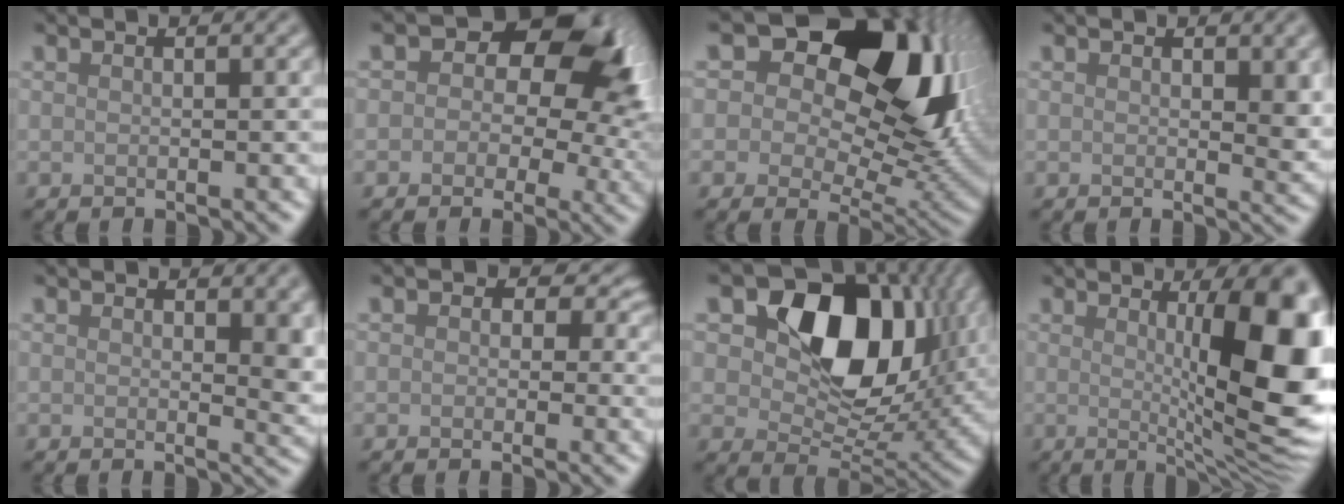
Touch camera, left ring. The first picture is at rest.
{"total": 10.5, "force": [3.0, 7.1, 7.2], "torque": [-0.064, 0.009, 0.032]}
{"total": 17.8, "force": [7.4, 11.1, 11.8], "torque": [-0.160, 0.054, 0.102]}
{"total": 2.5, "force": [0.7, 1.2, 2.1], "torque": [-0.021, -0.006, 0.010]}
{"total": 3.6, "force": [0.8, 1.6, 3.1], "torque": [-0.028, -0.004, 0.013]}
{"total": 4.3, "force": [1.2, 3.4, 2.4], "torque": [-0.025, 0.004, 0.004]}
{"total": 13.5, "force": [4.0, 9.1, 9.1], "torque": [-0.129, -0.001, 0.065]}
{"total": 12.4, "force": [1.0, 3.2, 11.9], "torque": [-0.138, -0.007, 0.021]}